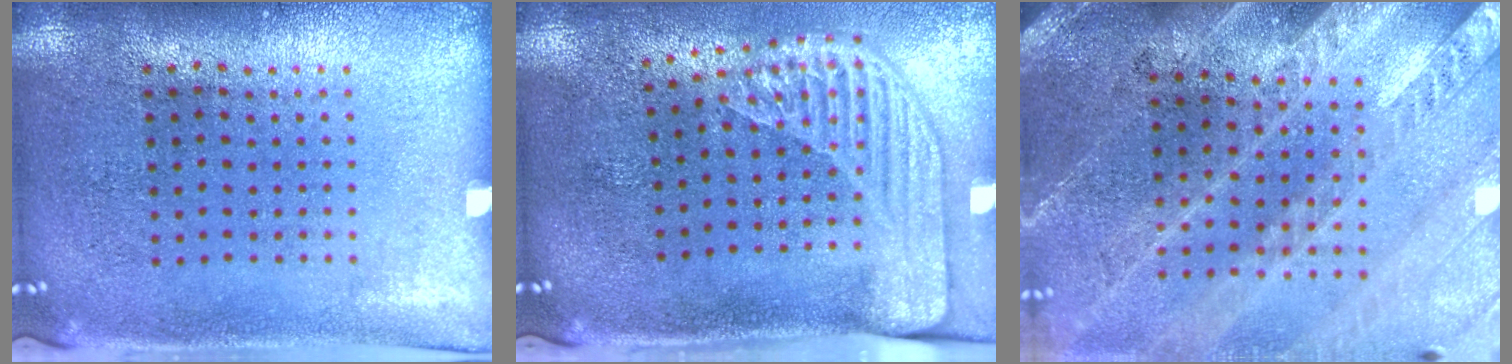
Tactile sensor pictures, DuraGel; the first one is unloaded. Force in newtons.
{"total": 2.3, "press": 1.7, "slide": 1.5}
{"total": 2.9, "press": 2.6, "slide": 1.1}